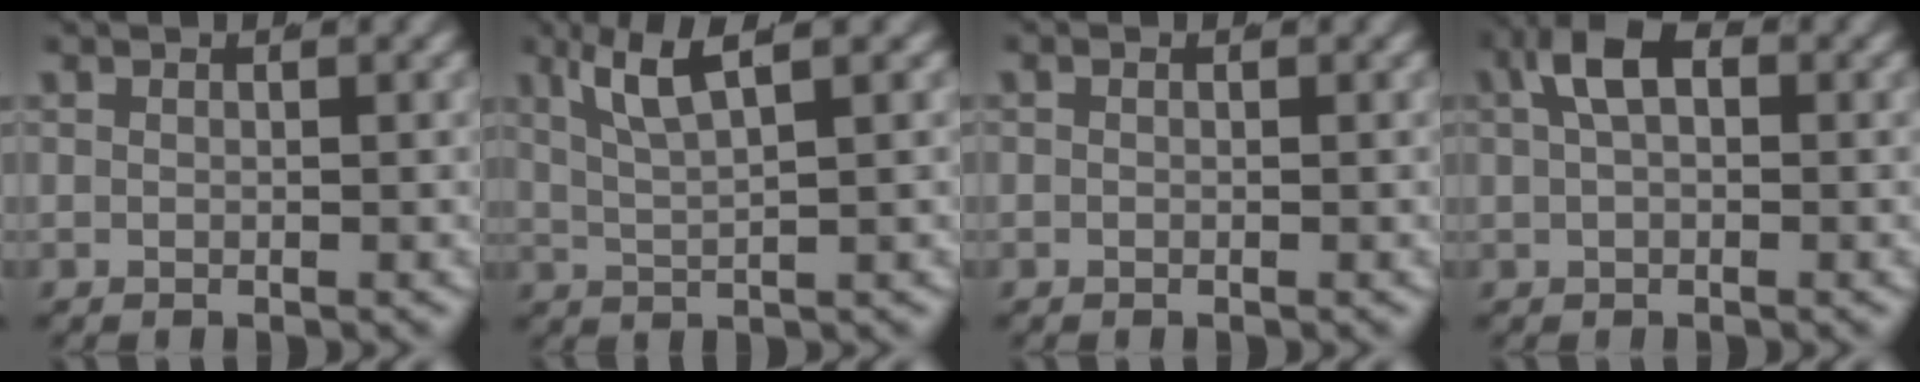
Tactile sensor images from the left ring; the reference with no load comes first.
{"total": 4.1, "force": [2.3, 0.6, 3.3], "torque": [-0.066, 0.001, 0.047]}
{"total": 0.0}
{"total": 4.3, "force": [1.6, 2.0, 3.5], "torque": [-0.063, 0.005, 0.024]}